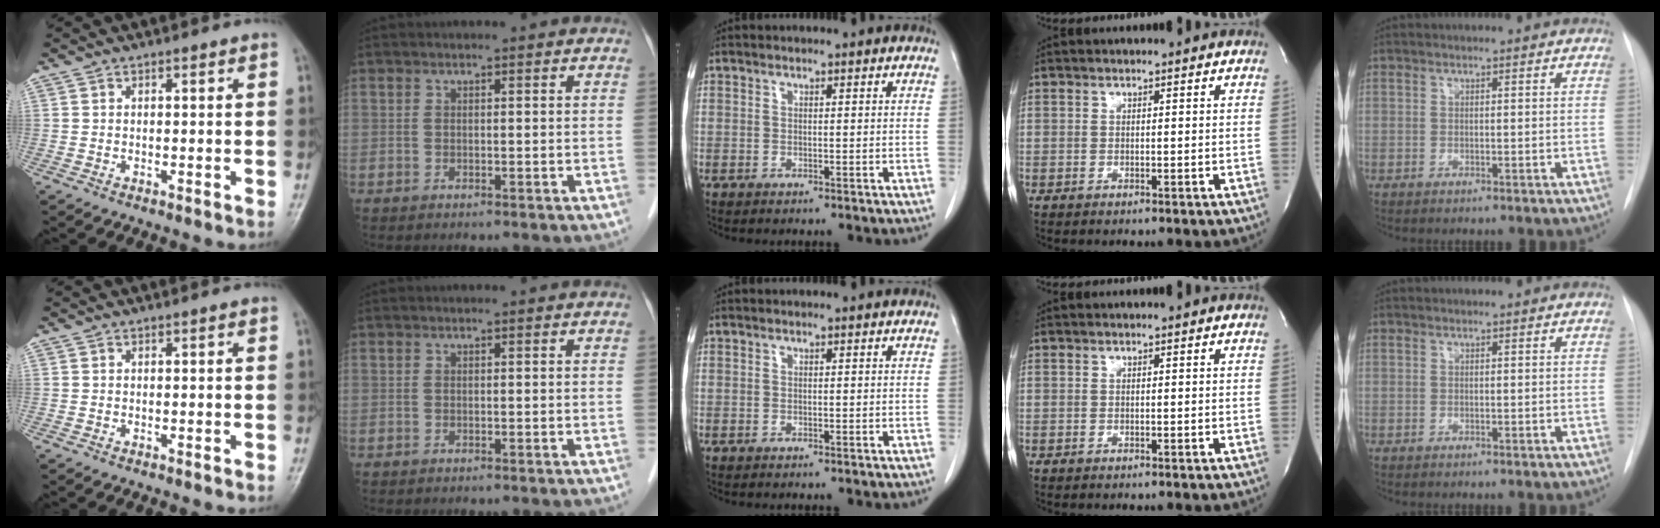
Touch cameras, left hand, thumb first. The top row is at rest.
{}